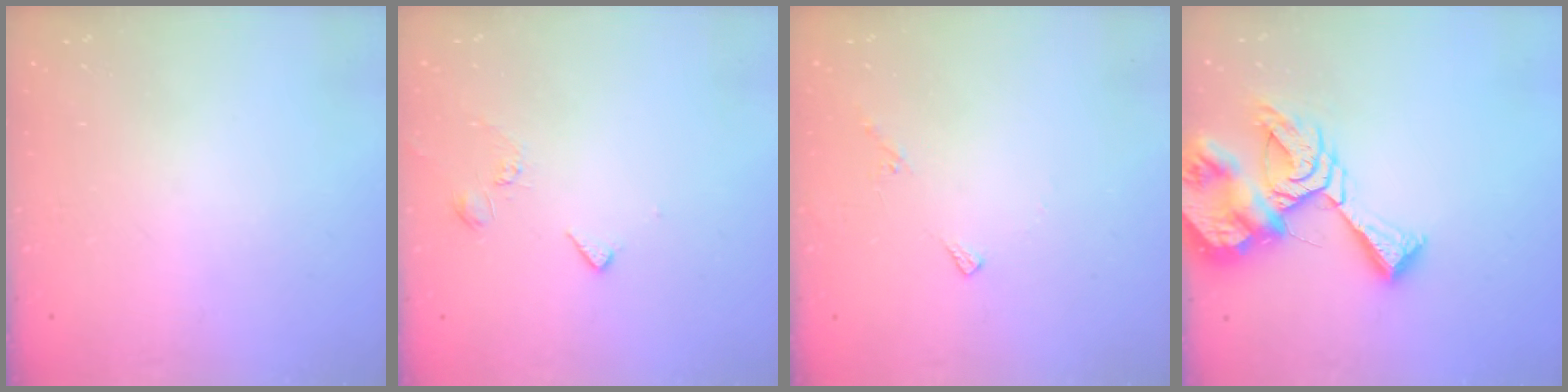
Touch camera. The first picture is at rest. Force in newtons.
{"total": 3.8, "press": 3.8, "slide": 0.6}
{"total": 4.7, "press": 4.7, "slide": 0.6}
{"total": 14.5, "press": 14.4, "slide": 1.6}